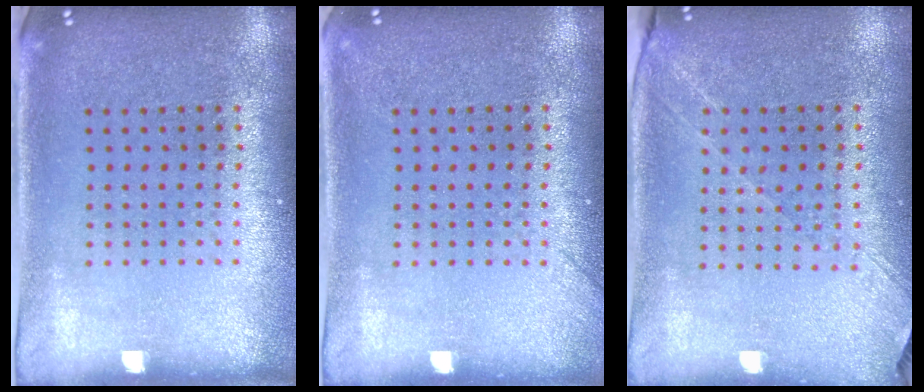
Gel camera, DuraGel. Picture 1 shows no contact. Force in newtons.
{"total": 1.0, "press": 0.9, "slide": 0.3}
{"total": 1.3, "press": 1.3, "slide": 0.4}